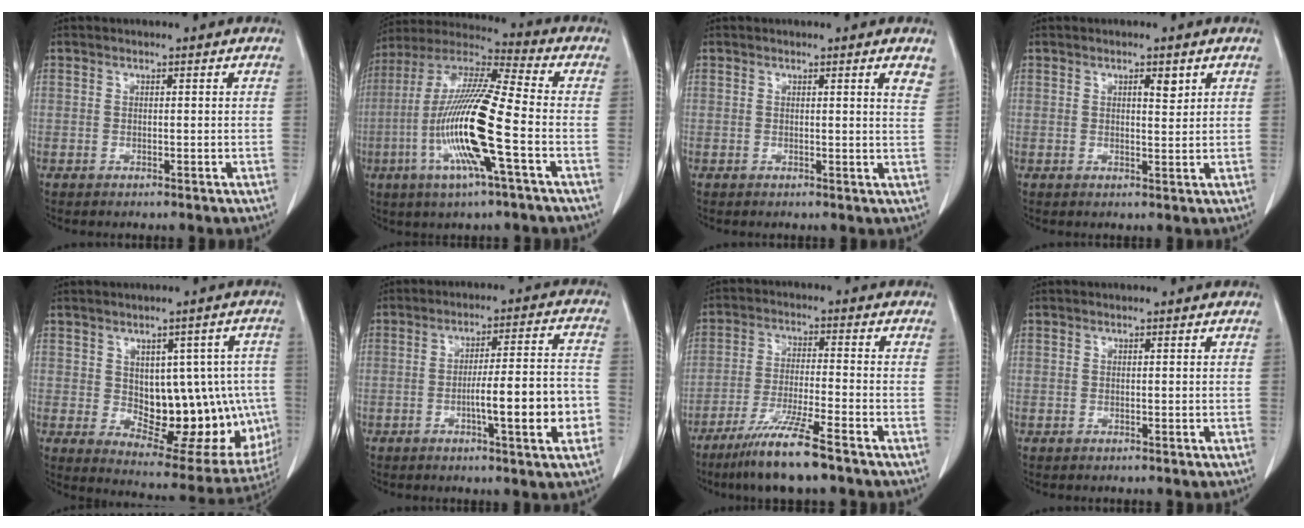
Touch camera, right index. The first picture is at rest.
{"total": 17.3, "force": [-4.7, 0.8, 16.6], "torque": [-0.340, -0.011, -0.096]}
{"total": 2.8, "force": [2.2, 0.0, 1.9], "torque": [-0.021, -0.011, 0.013]}
{"total": 2.1, "force": [1.2, 0.6, 1.7], "torque": [-0.025, -0.005, 0.017]}
{"total": 17.2, "force": [-1.0, 8.7, 14.8], "torque": [-0.161, 0.013, 0.016]}
{"total": 11.3, "force": [-3.3, 0.9, 10.8], "torque": [-0.158, 0.011, -0.047]}
{"total": 9.7, "force": [-6.9, -0.1, 6.8], "torque": [-0.132, -0.030, -0.128]}
{"total": 0.0}